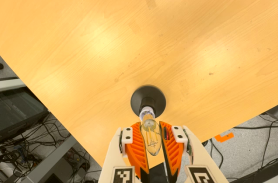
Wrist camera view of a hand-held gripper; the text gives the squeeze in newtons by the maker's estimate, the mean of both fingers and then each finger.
{"total": 22.2, "left": 25.9, "right": 18.5}